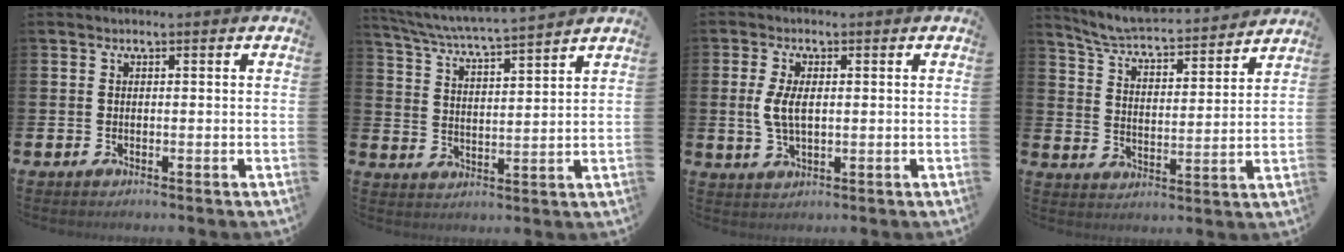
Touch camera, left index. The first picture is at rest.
{"total": 5.3, "force": [5.1, -0.4, 1.4], "torque": [-0.051, -0.039, 0.085]}
{"total": 4.3, "force": [0.7, 2.1, 3.7], "torque": [-0.069, 0.005, 0.009]}
{"total": 5.8, "force": [5.5, 0.5, 1.5], "torque": [-0.055, -0.048, 0.090]}